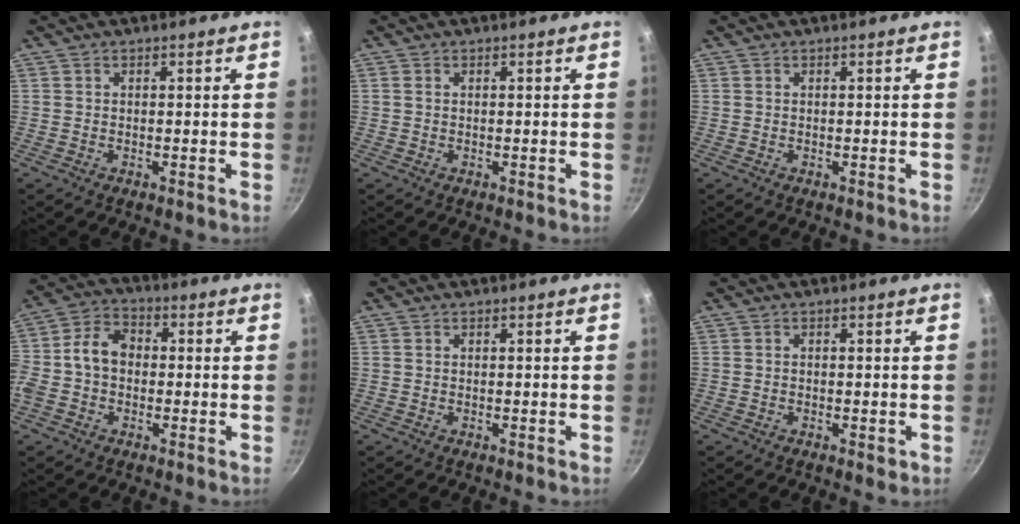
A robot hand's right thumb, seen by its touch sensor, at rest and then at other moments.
{"total": 0.6, "force": [0.2, 0.4, 0.4], "torque": [-0.009, 0.001, 0.002]}
{"total": 0.0}
{"total": 9.4, "force": [-0.5, 7.1, 6.1], "torque": [-0.094, 0.031, -0.032]}
{"total": 0.0}
{"total": 1.4, "force": [-0.5, 0.7, 1.1], "torque": [-0.015, 0.000, -0.008]}